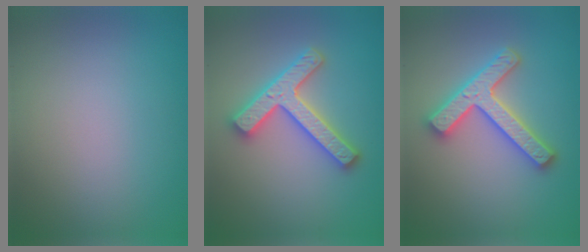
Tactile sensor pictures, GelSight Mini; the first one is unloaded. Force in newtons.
{"total": 4.7, "press": 4.6, "slide": 0.9}
{"total": 4.7, "press": 4.6, "slide": 0.9}